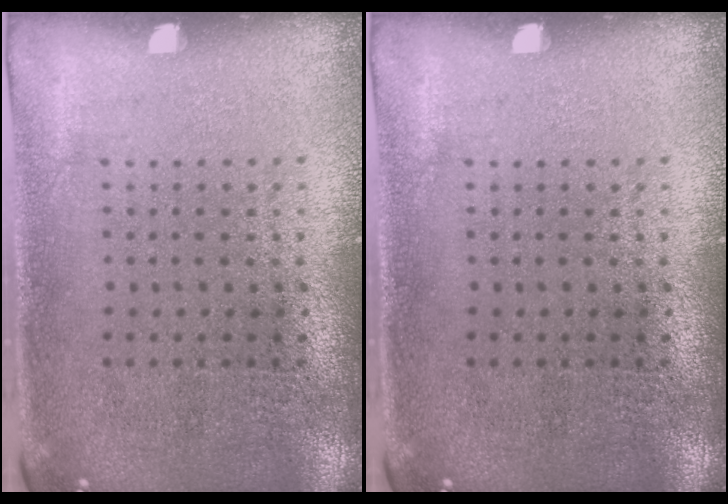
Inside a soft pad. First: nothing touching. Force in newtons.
{"total": 0.0}